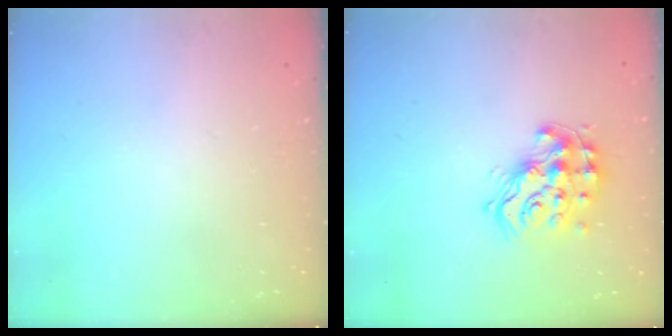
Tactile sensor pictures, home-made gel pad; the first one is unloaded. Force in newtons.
{"total": 13.9, "press": 13.9, "slide": 0.6}